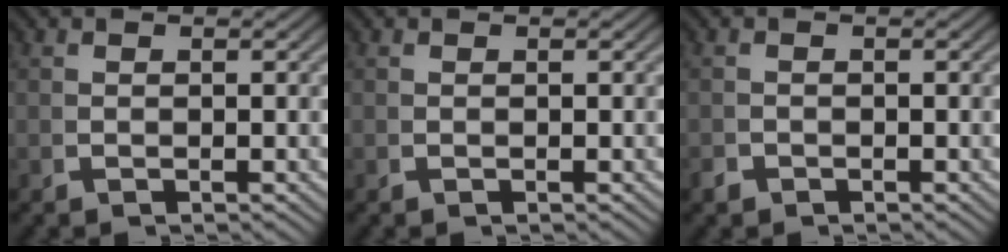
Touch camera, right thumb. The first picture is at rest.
{"total": 0.0}
{"total": 0.8, "force": [-0.8, 0.2, -0.1], "torque": [0.005, -0.005, -0.014]}